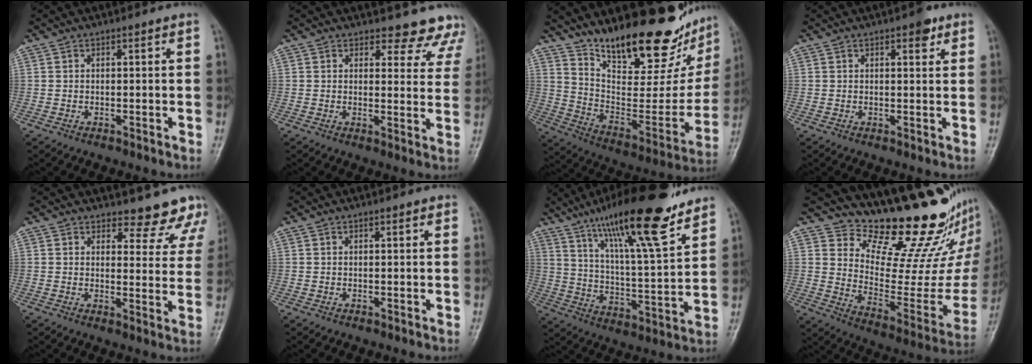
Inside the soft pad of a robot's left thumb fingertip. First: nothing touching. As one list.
[{"total": 10.5, "force": [9.7, 4.1, 0.5], "torque": [0.051, -0.064, 0.080]}, {"total": 27.0, "force": [20.6, 8.2, 15.5], "torque": [-0.201, -0.111, 0.314]}, {"total": 2.7, "force": [1.6, 1.2, 1.8], "torque": [-0.013, -0.005, 0.019]}, {"total": 10.3, "force": [9.5, 3.9, 1.0], "torque": [0.037, -0.068, 0.089]}, {"total": 0.8, "force": [0.4, 0.4, 0.6], "torque": [-0.005, 0.001, 0.002]}, {"total": 20.9, "force": [14.6, 3.6, 14.6], "torque": [-0.223, -0.062, 0.246]}, {"total": 23.3, "force": [19.3, 7.4, 10.7], "torque": [-0.102, -0.164, 0.277]}]